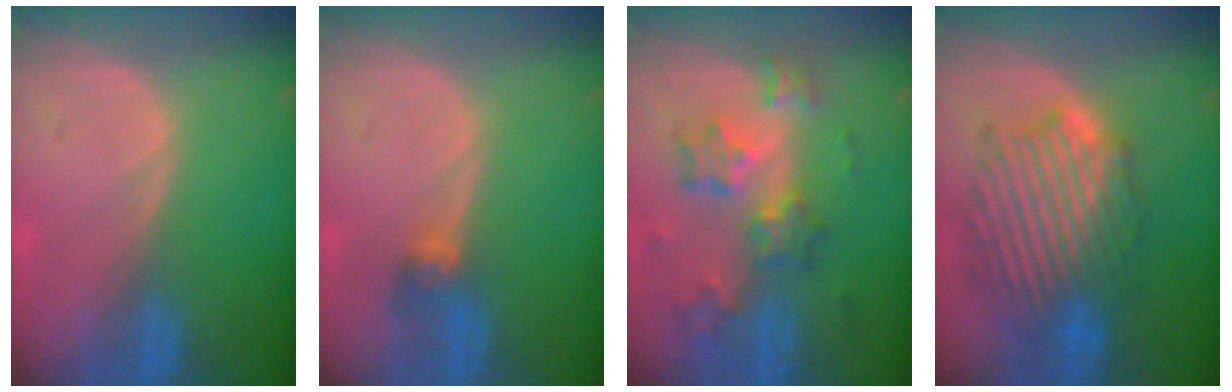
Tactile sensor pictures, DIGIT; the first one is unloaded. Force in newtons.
{"total": 2.7, "press": 2.7, "slide": 0.3}
{"total": 8.4, "press": 7.3, "slide": 4.1}
{"total": 10.4, "press": 10.4, "slide": 0.5}